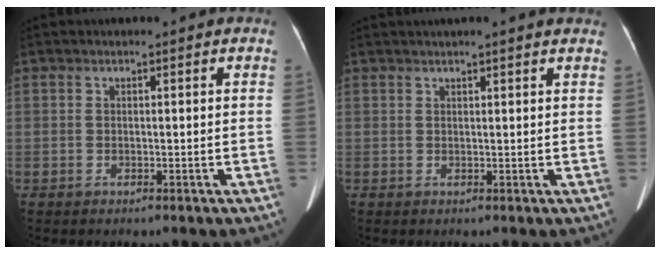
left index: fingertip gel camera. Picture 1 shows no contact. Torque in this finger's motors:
{"motor_torque": [0.03, -2.07, -0.10, -0.04]}